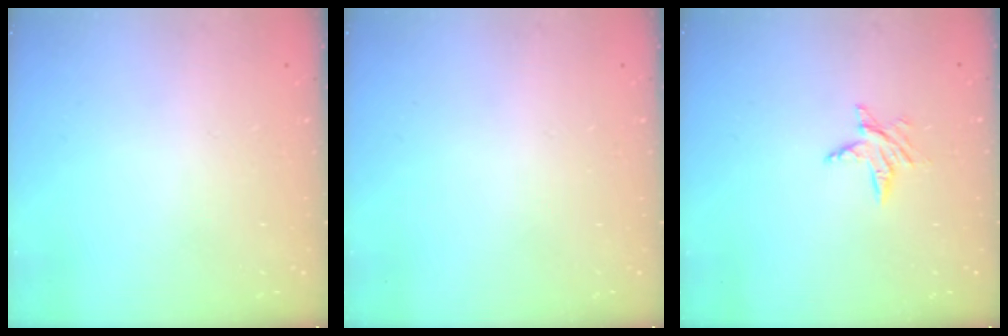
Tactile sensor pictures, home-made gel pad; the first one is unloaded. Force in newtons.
{"total": 0.0}
{"total": 5.5, "press": 5.5, "slide": 0.5}